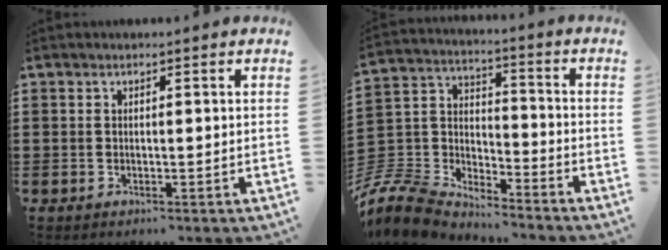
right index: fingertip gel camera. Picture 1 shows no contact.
{"total": 8.3, "force": [-7.8, 2.4, 1.3], "torque": [-0.075, -0.011, -0.168]}